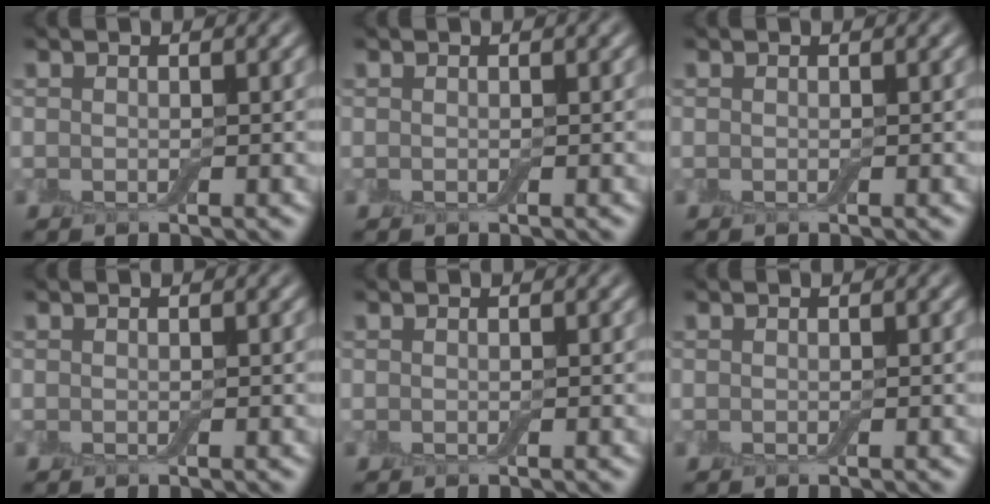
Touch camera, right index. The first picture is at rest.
{"total": 0.0}
{"total": 0.0}
{"total": 0.0}
{"total": 0.0}
{"total": 0.0}